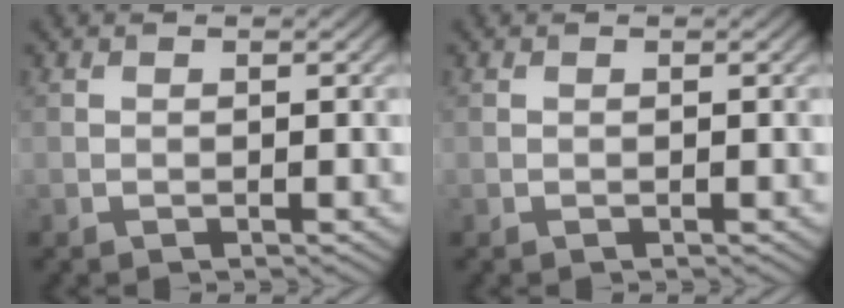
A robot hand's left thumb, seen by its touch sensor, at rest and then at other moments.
{"total": 0.0}